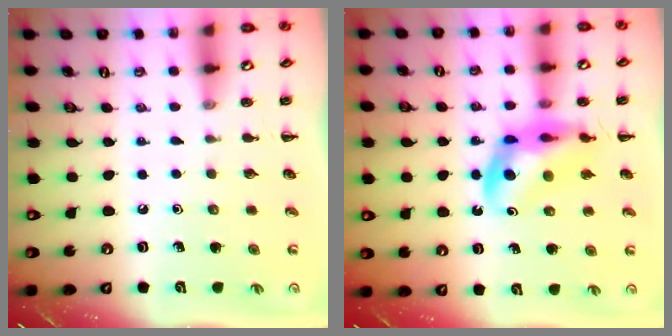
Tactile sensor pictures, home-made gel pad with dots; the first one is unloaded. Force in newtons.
{"total": 12.3, "press": 11.9, "slide": 3.3}